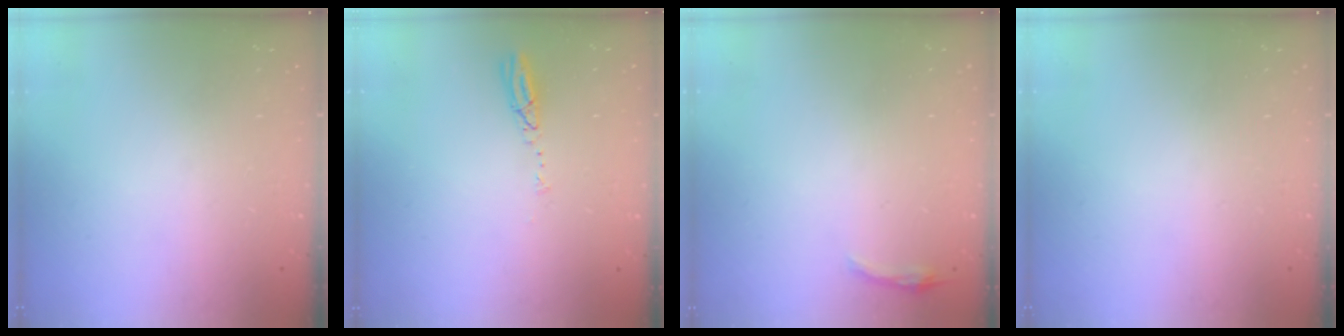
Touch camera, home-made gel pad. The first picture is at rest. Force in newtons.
{"total": 3.6, "press": 3.6, "slide": 0.2}
{"total": 3.1, "press": 3.0, "slide": 0.7}
{"total": 0.0}